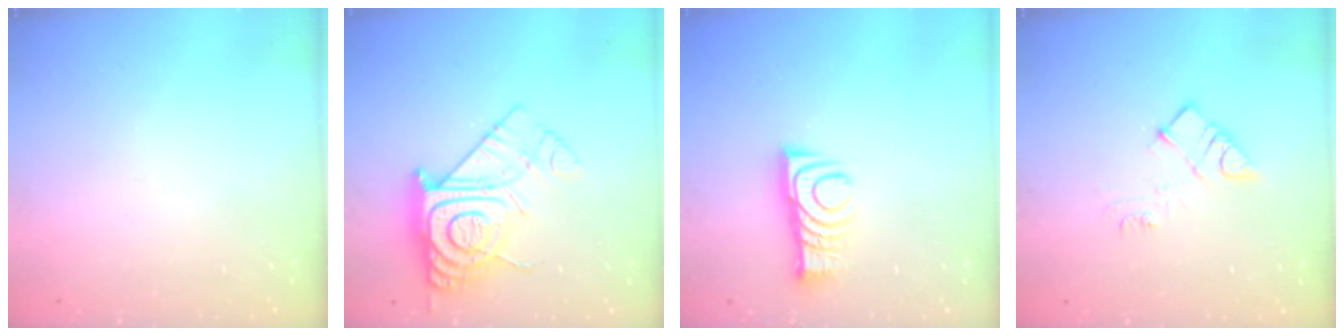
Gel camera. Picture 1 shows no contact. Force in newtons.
{"total": 14.8, "press": 14.7, "slide": 1.3}
{"total": 9.3, "press": 9.3, "slide": 0.2}
{"total": 9.3, "press": 9.3, "slide": 0.5}